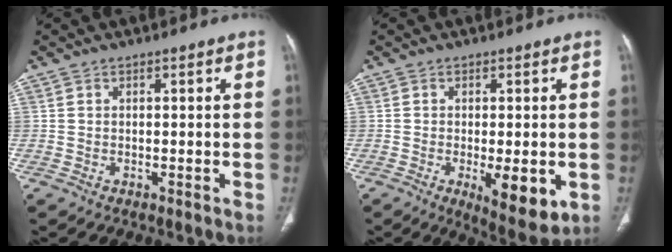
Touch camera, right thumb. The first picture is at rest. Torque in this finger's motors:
{"motor_torque": [0.46, 1.76, 0.46, 0.42, 0.17]}